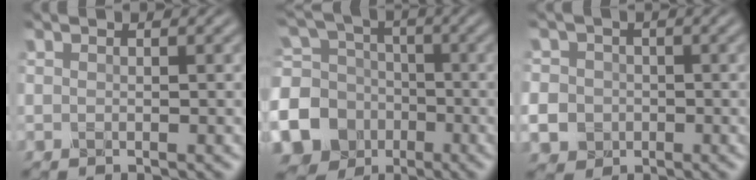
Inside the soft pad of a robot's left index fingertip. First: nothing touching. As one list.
[{"total": 15.0, "force": [-5.1, 13.4, 4.6], "torque": [-0.132, -0.029, -0.112]}, {"total": 9.1, "force": [-2.5, 8.4, 2.6], "torque": [-0.068, -0.015, -0.079]}]